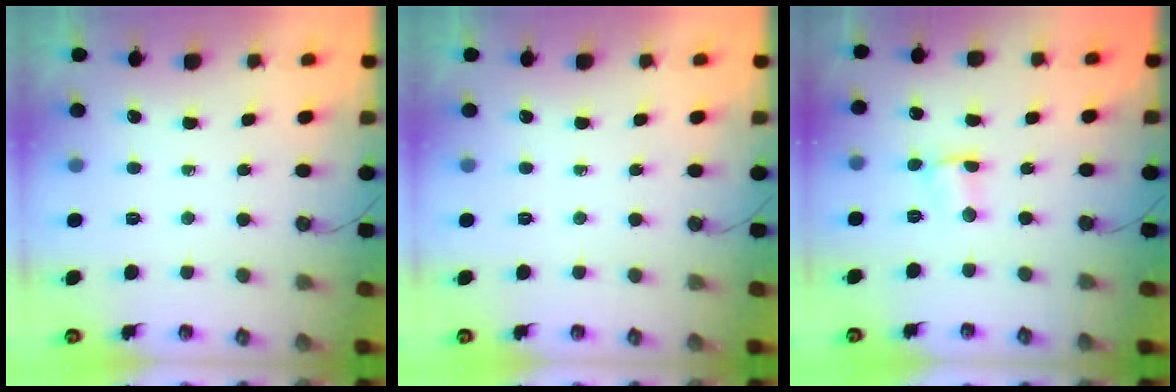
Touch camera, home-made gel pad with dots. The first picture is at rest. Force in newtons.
{"total": 0.0}
{"total": 1.8, "press": 1.7, "slide": 0.5}